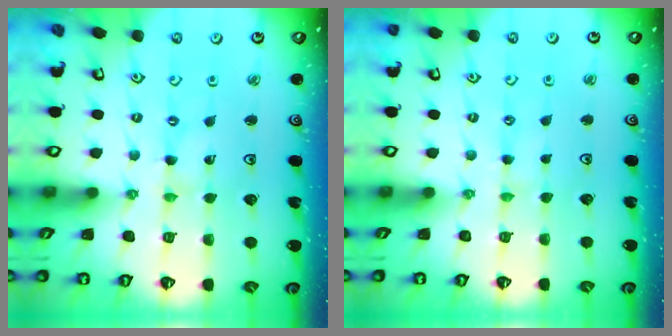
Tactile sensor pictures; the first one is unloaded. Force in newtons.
{"total": 0.8, "press": 0.8, "slide": 0.3}